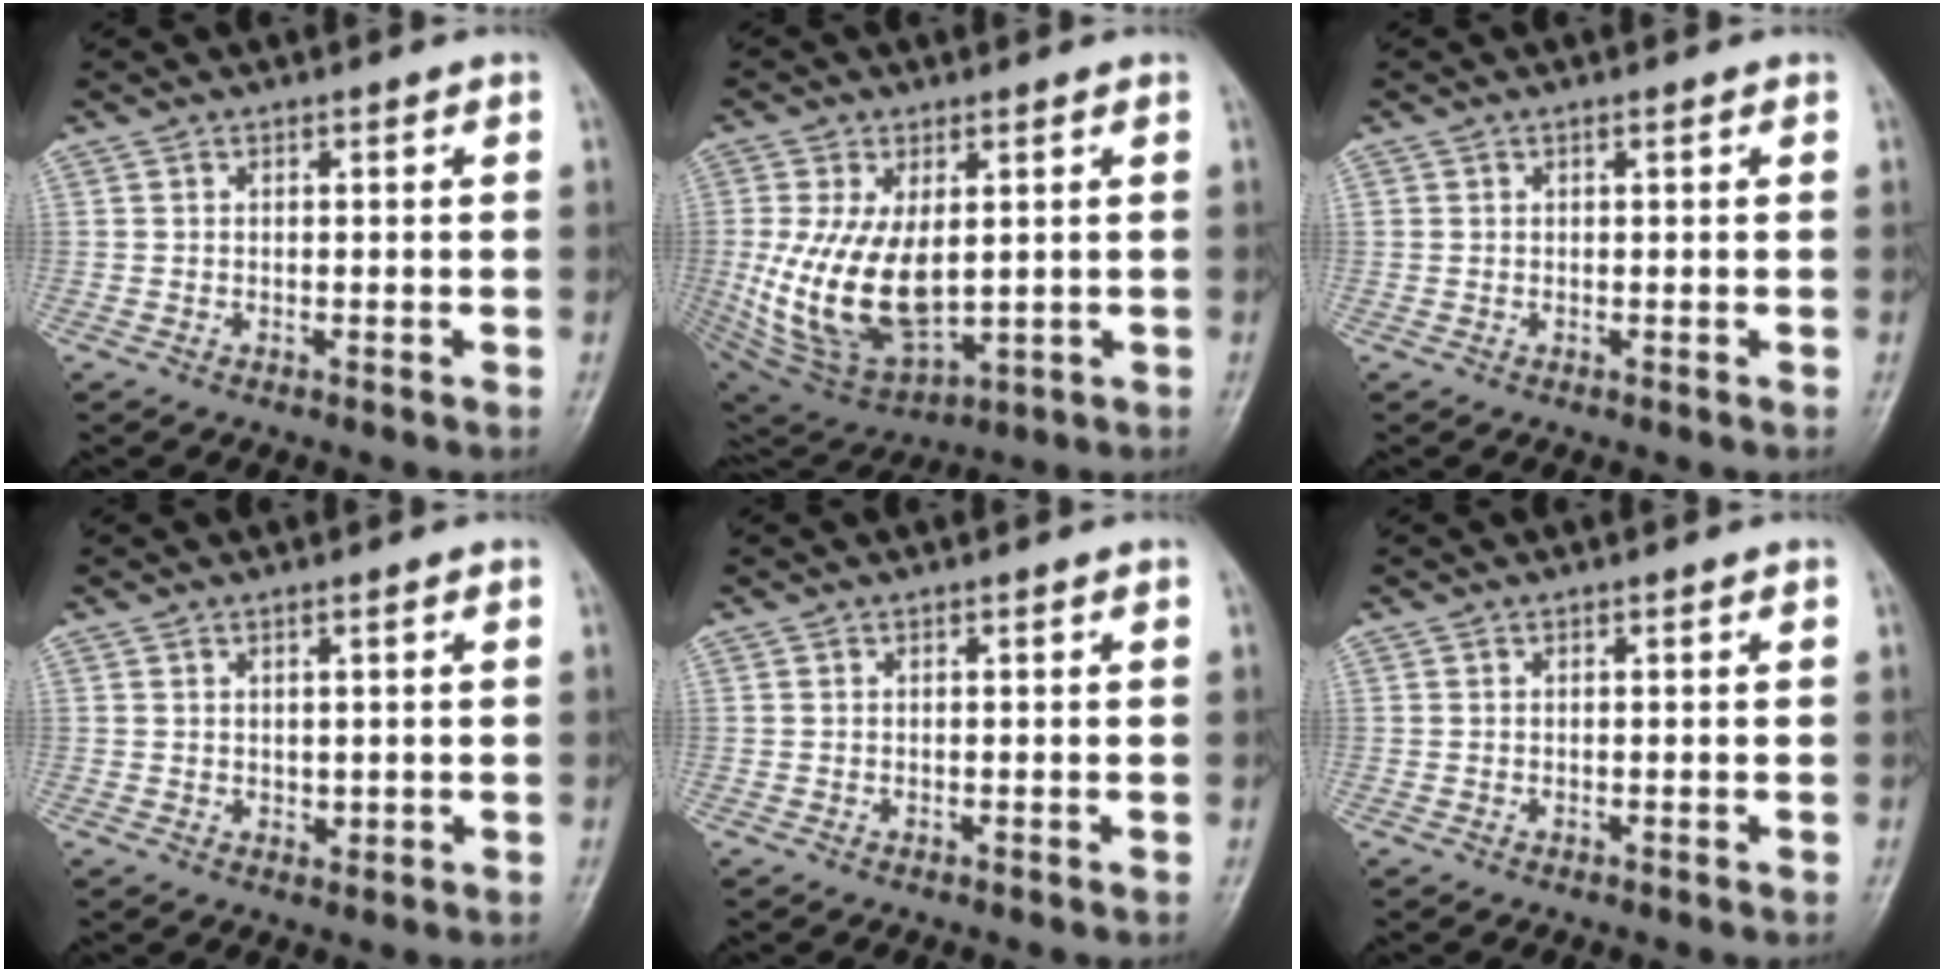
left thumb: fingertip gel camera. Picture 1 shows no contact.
{"total": 16.9, "force": [0.5, 9.1, 14.2], "torque": [-0.271, -0.019, 0.034]}
{"total": 0.6, "force": [0.4, 0.2, 0.4], "torque": [-0.008, 0.004, 0.007]}
{"total": 1.8, "force": [0.8, 0.8, 1.4], "torque": [-0.019, -0.009, 0.018]}
{"total": 0.0}
{"total": 0.0}